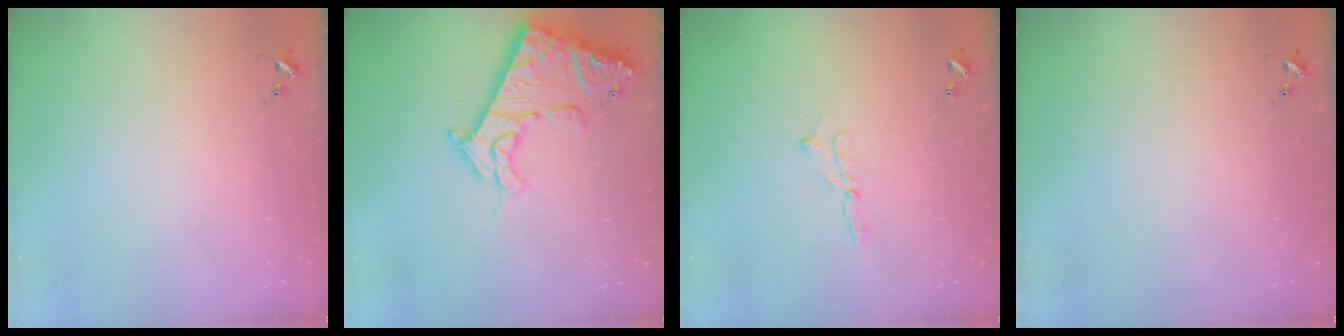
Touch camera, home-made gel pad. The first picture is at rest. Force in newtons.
{"total": 15.7, "press": 15.6, "slide": 1.7}
{"total": 2.3, "press": 2.3, "slide": 0.2}
{"total": 0.0}